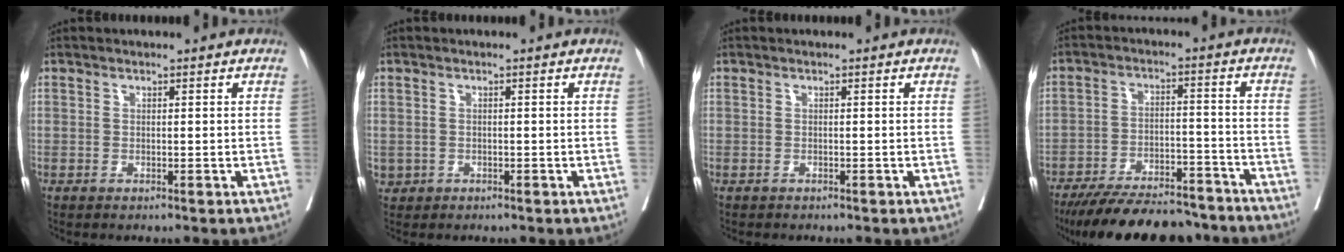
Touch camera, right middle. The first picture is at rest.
{"total": 1.5, "force": [-0.4, 1.4, 0.2], "torque": [-0.003, 0.005, 0.001]}
{"total": 0.7, "force": [-0.6, 0.3, 0.1], "torque": [-0.012, -0.001, -0.011]}
{"total": 17.8, "force": [-15.7, 4.7, 6.9], "torque": [-0.115, -0.001, -0.232]}